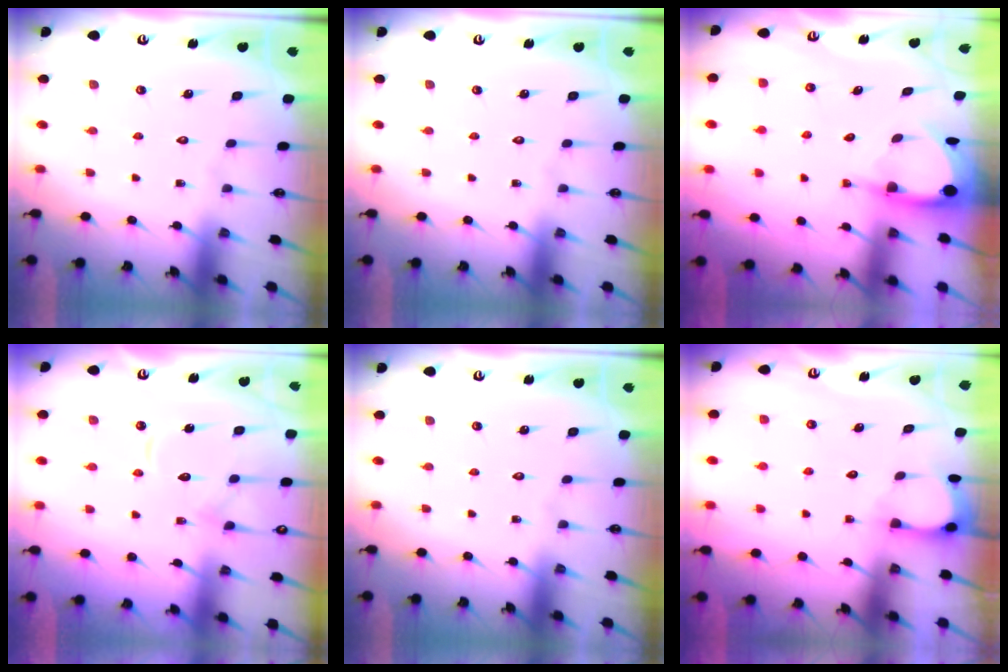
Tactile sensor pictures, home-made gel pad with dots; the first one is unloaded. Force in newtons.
{"total": 0.0}
{"total": 3.6, "press": 3.6, "slide": 0.3}
{"total": 11.2, "press": 11.1, "slide": 1.1}
{"total": 0.0}
{"total": 2.1, "press": 2.1, "slide": 0.3}